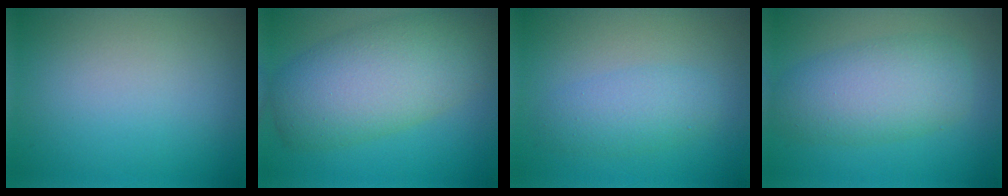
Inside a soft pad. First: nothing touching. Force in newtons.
{"total": 9.3, "press": 9.3, "slide": 0.3}
{"total": 3.0, "press": 3.0, "slide": 0.1}
{"total": 6.1, "press": 6.1, "slide": 0.1}